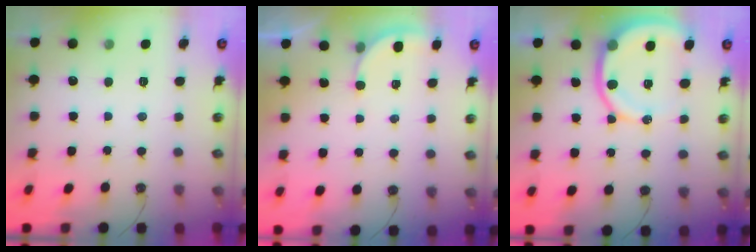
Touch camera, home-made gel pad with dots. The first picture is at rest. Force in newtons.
{"total": 2.0, "press": 2.0, "slide": 0.1}
{"total": 11.2, "press": 11.1, "slide": 1.4}